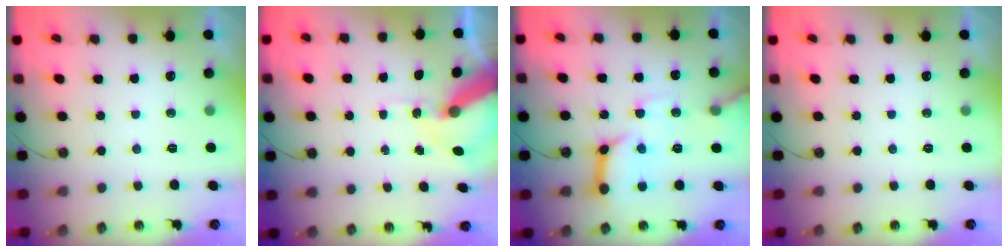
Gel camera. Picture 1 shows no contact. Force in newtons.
{"total": 11.0, "press": 10.9, "slide": 1.6}
{"total": 14.2, "press": 14.1, "slide": 1.7}
{"total": 0.0}